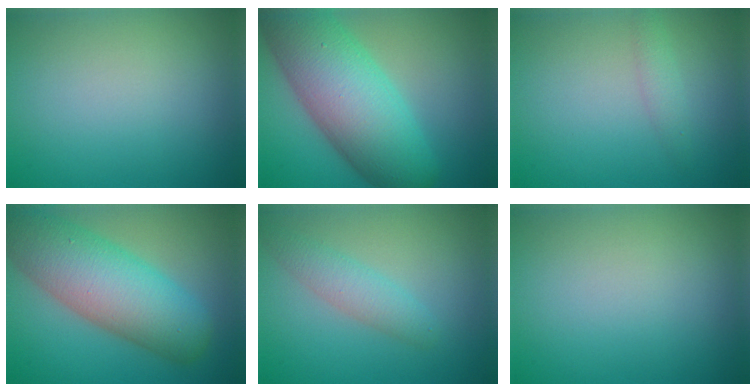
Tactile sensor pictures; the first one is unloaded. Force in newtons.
{"total": 12.0, "press": 12.0, "slide": 0.5}
{"total": 1.3, "press": 1.3, "slide": 0.0}
{"total": 10.2, "press": 10.2, "slide": 0.4}
{"total": 2.5, "press": 2.5, "slide": 0.0}
{"total": 0.0}